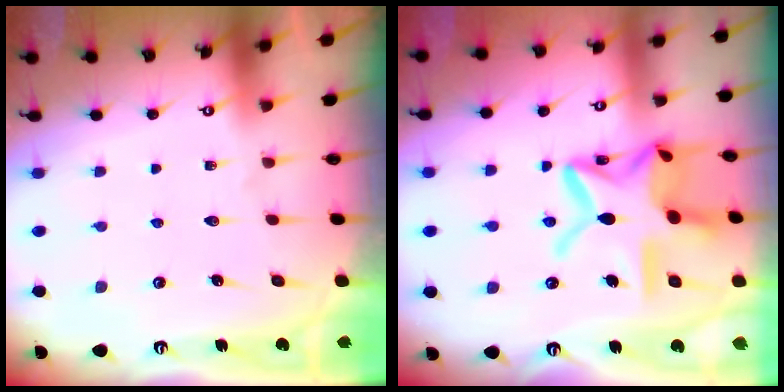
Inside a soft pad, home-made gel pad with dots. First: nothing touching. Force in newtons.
{"total": 19.0, "press": 18.9, "slide": 1.6}